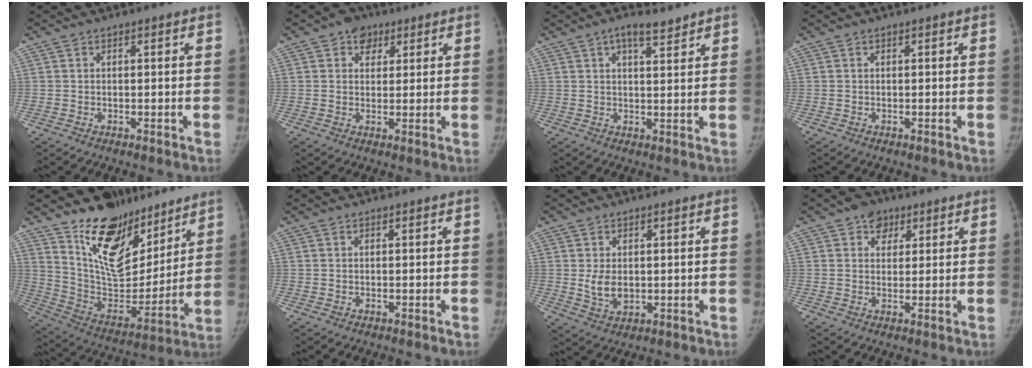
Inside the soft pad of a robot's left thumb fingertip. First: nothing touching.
{"total": 4.7, "force": [2.3, 3.6, 1.8], "torque": [0.001, -0.005, 0.031]}
{"total": 4.7, "force": [3.3, 1.6, 2.9], "torque": [-0.036, -0.018, 0.054]}
{"total": 0.0}
{"total": 21.1, "force": [15.0, 10.7, 10.3], "torque": [-0.107, -0.110, 0.258]}
{"total": 0.0}
{"total": 4.9, "force": [0.4, 3.4, 3.6], "torque": [-0.053, -0.012, 0.018]}
{"total": 4.7, "force": [2.5, 3.6, 1.7], "torque": [0.002, -0.007, 0.034]}